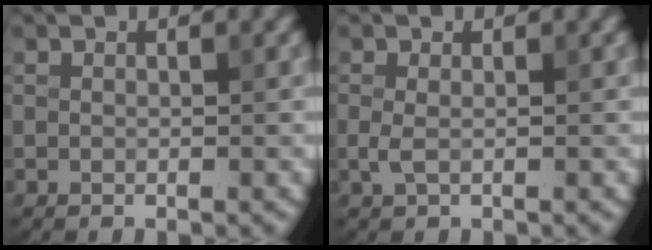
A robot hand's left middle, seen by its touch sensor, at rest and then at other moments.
{"total": 1.0, "force": [0.0, 0.4, 1.0], "torque": [-0.024, -0.002, -0.003]}